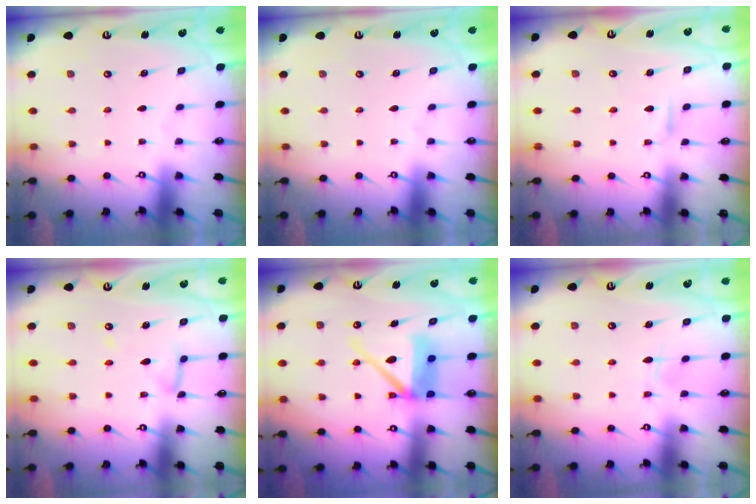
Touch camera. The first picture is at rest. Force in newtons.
{"total": 0.0}
{"total": 4.0, "press": 3.9, "slide": 0.5}
{"total": 8.6, "press": 8.6, "slide": 0.7}
{"total": 11.3, "press": 11.2, "slide": 1.6}
{"total": 5.2, "press": 5.1, "slide": 0.8}